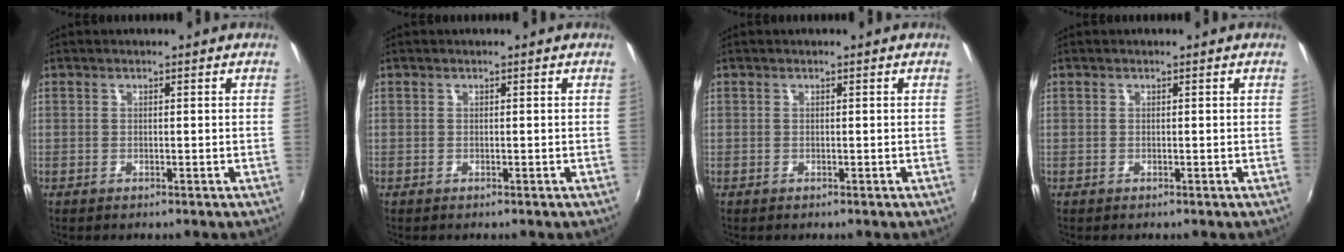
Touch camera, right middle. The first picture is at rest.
{"total": 0.0}
{"total": 0.0}
{"total": 0.0}